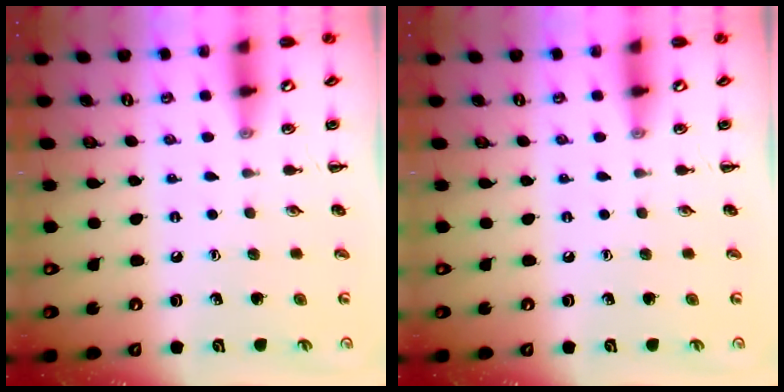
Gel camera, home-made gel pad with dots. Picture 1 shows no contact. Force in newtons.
{"total": 0.0}